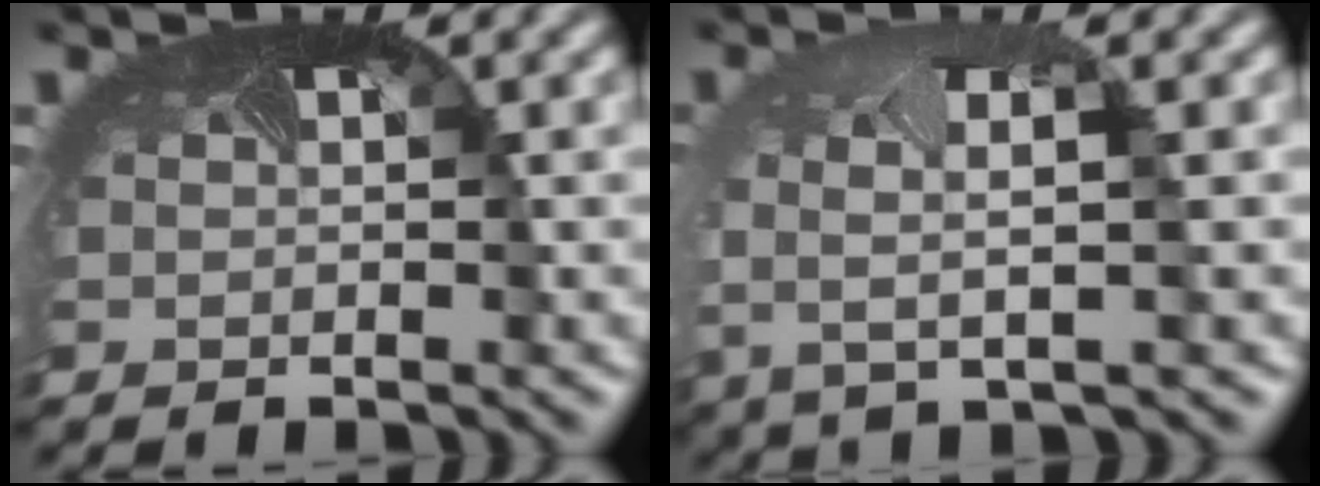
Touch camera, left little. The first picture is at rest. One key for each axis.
{"total": 2.6, "fx": 0.0, "fy": 0.5, "fz": 2.6, "tx": -0.064, "ty": -0.005, "tz": -0.003}